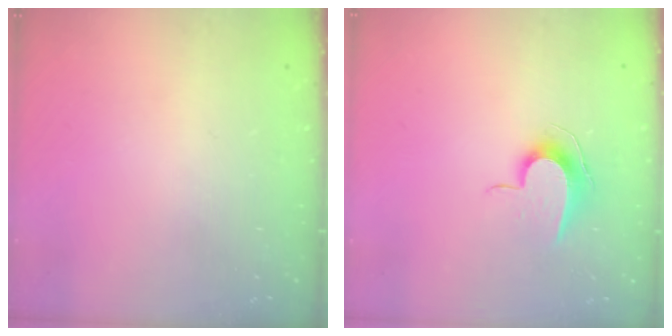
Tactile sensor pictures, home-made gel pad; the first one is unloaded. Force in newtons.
{"total": 8.8, "press": 8.7, "slide": 0.8}